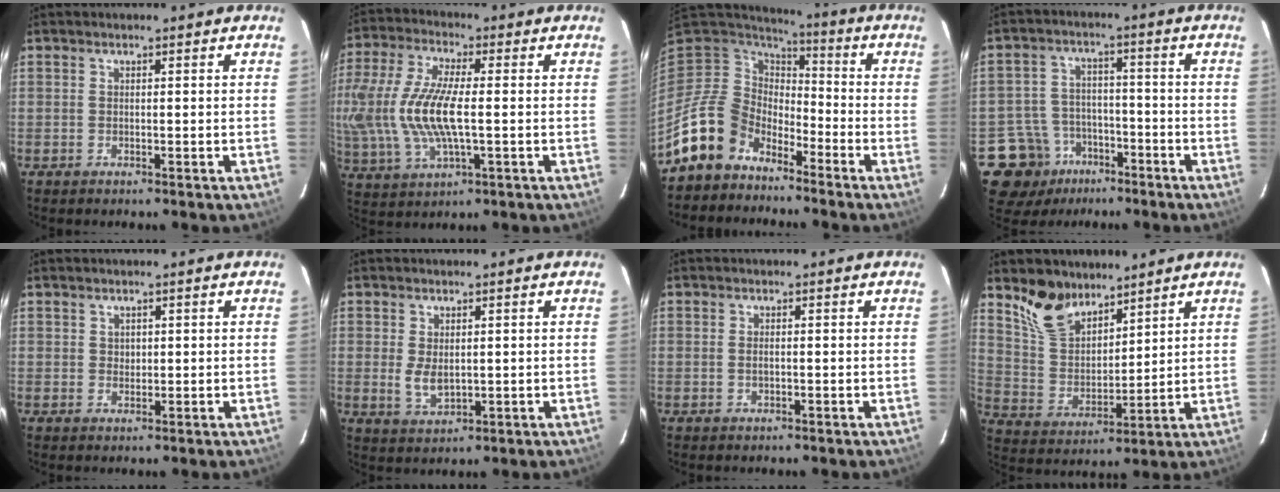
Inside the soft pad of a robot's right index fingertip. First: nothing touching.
{"total": 16.9, "force": [-0.6, 6.4, 15.7], "torque": [-0.328, -0.005, -0.009]}
{"total": 12.3, "force": [-9.3, 7.7, 2.5], "torque": [-0.078, 0.023, -0.168]}
{"total": 10.6, "force": [-6.2, 8.4, 1.8], "torque": [-0.065, 0.031, -0.089]}
{"total": 1.3, "force": [0.5, 1.2, 0.3], "torque": [-0.001, 0.004, 0.009]}
{"total": 4.2, "force": [0.2, 2.5, 3.4], "torque": [-0.061, -0.006, 0.010]}
{"total": 0.9, "force": [-0.1, 0.3, 0.8], "torque": [-0.016, 0.000, -0.002]}
{"total": 10.9, "force": [8.4, 5.4, 4.4], "torque": [-0.092, 0.013, 0.173]}